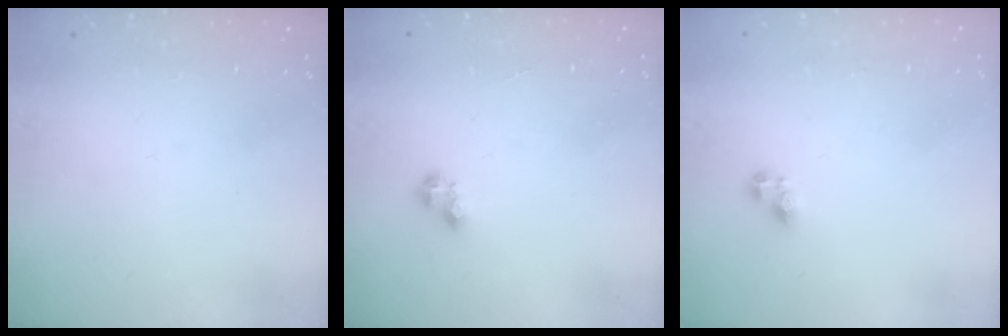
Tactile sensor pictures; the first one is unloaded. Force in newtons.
{"total": 3.0, "press": 2.9, "slide": 0.5}
{"total": 4.6, "press": 4.6, "slide": 0.6}